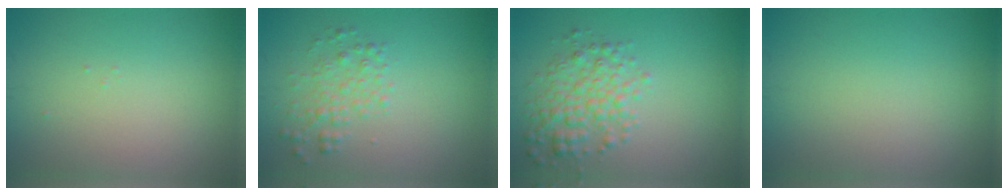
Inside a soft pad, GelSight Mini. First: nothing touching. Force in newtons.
{"total": 2.2, "press": 2.2, "slide": 0.1}
{"total": 3.9, "press": 3.9, "slide": 0.1}
{"total": 0.0}